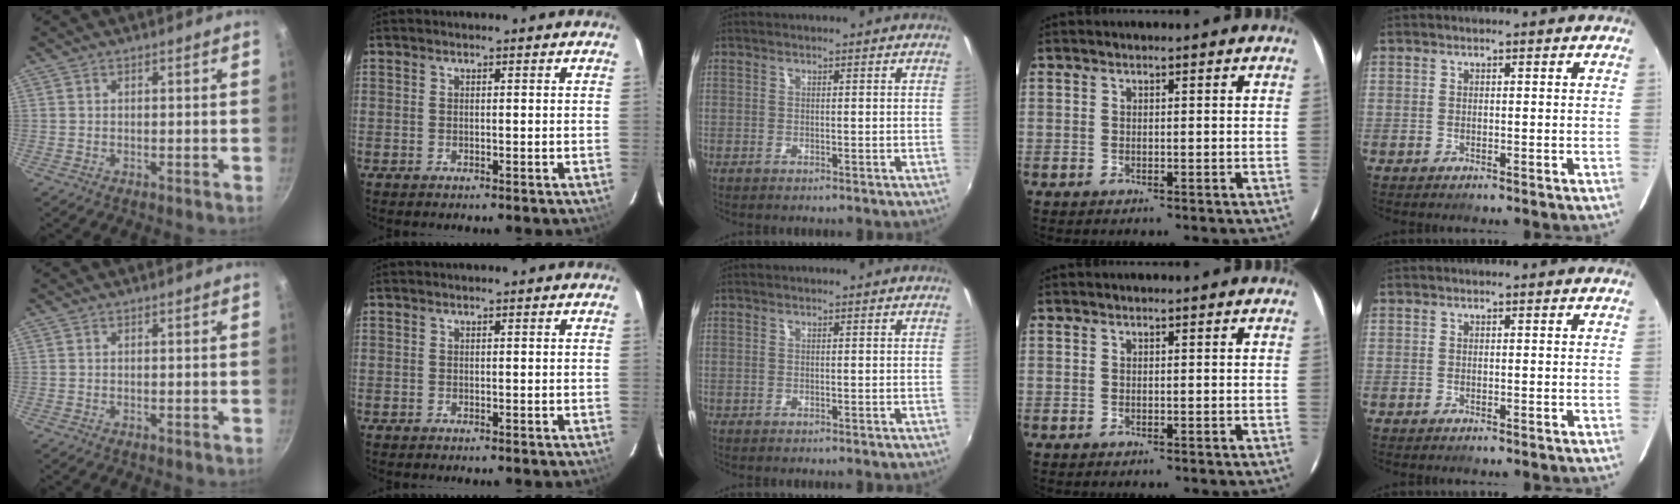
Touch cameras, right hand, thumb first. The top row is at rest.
{}